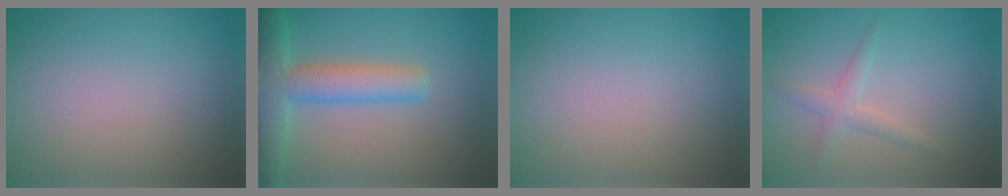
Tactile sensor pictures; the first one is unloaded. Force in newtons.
{"total": 5.8, "press": 5.8, "slide": 0.3}
{"total": 0.0}
{"total": 1.8, "press": 1.8, "slide": 0.1}